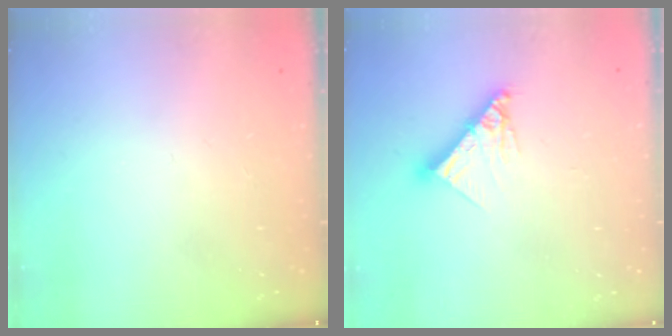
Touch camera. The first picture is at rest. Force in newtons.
{"total": 10.7, "press": 10.6, "slide": 0.9}